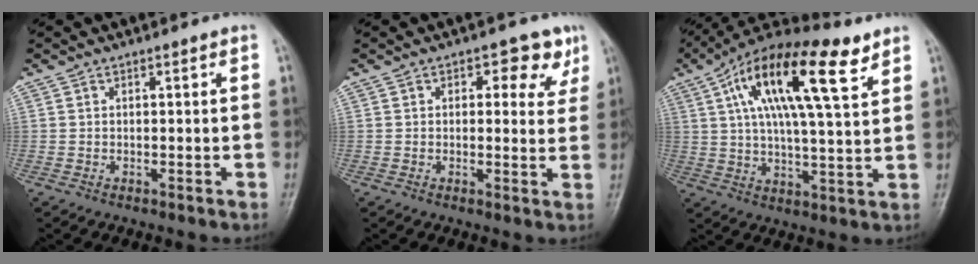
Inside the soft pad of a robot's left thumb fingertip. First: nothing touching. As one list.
[{"total": 6.2, "force": [2.8, 3.9, 3.9], "torque": [-0.006, -0.008, 0.026]}, {"total": 20.1, "force": [9.0, 6.1, 16.9], "torque": [-0.285, 0.000, 0.146]}]